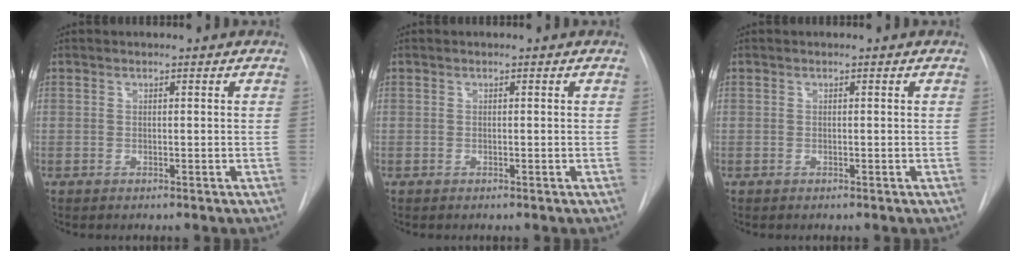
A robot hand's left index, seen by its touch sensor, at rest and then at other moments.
{"total": 0.0}
{"total": 0.0}